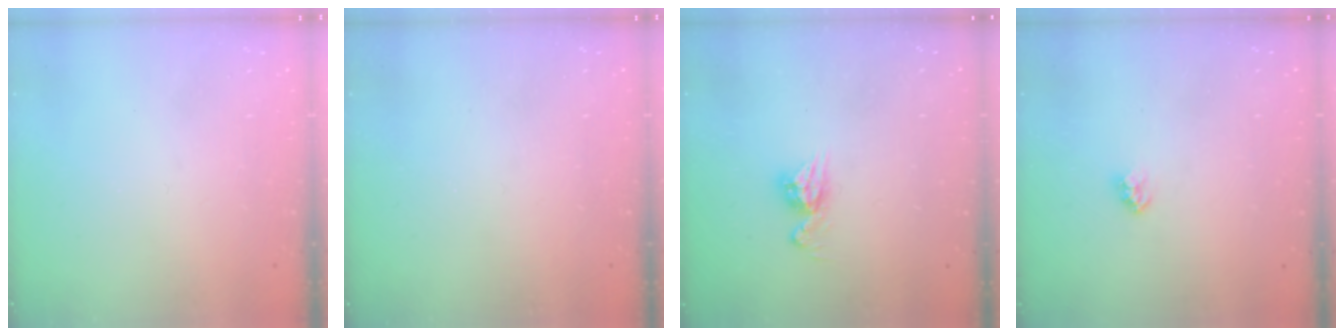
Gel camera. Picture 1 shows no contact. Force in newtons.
{"total": 0.0}
{"total": 8.0, "press": 8.0, "slide": 0.7}
{"total": 2.4, "press": 2.4, "slide": 0.1}